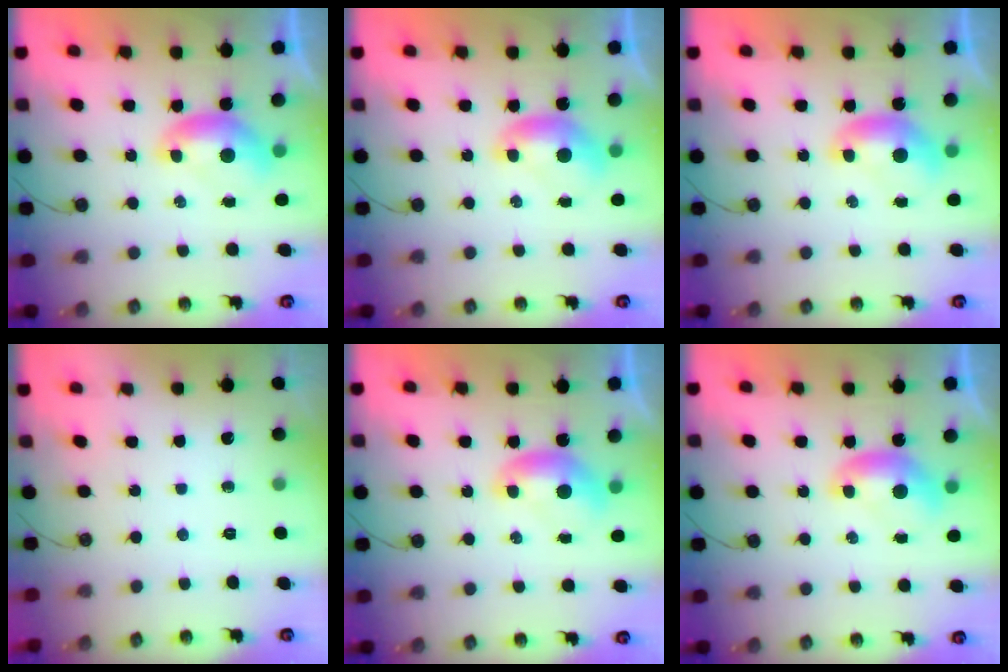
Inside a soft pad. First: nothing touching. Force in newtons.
{"total": 0.0}
{"total": 0.0}
{"total": 0.0}
{"total": 0.0}
{"total": 0.0}